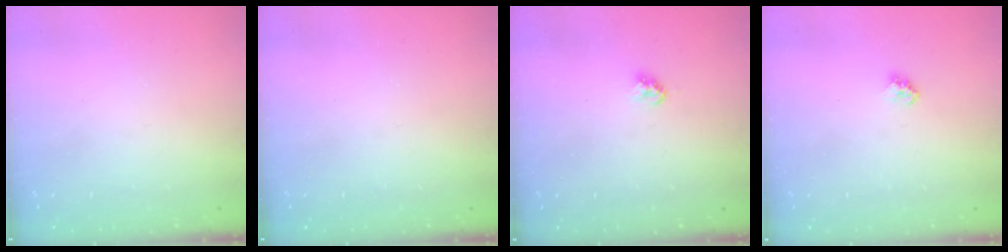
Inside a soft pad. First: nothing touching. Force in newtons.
{"total": 0.0}
{"total": 3.0, "press": 3.0, "slide": 0.3}
{"total": 2.4, "press": 2.4, "slide": 0.2}